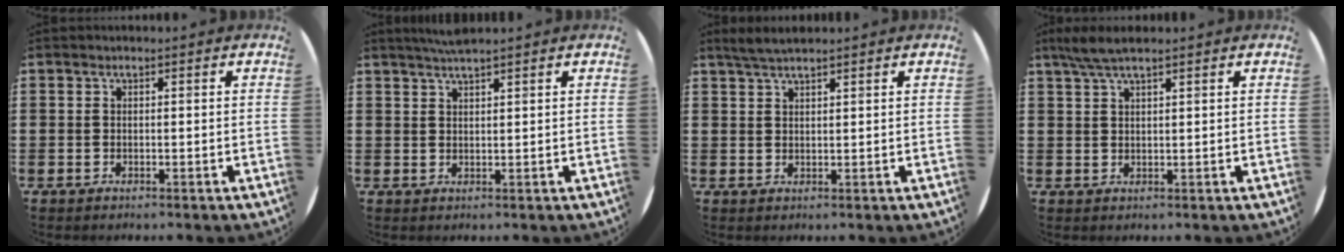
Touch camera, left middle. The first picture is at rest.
{"total": 2.1, "force": [1.9, -0.2, 0.8], "torque": [-0.019, 0.000, 0.036]}
{"total": 2.4, "force": [2.1, 0.2, 1.1], "torque": [-0.025, 0.004, 0.039]}
{"total": 3.4, "force": [2.5, 0.5, 2.3], "torque": [-0.049, 0.007, 0.045]}